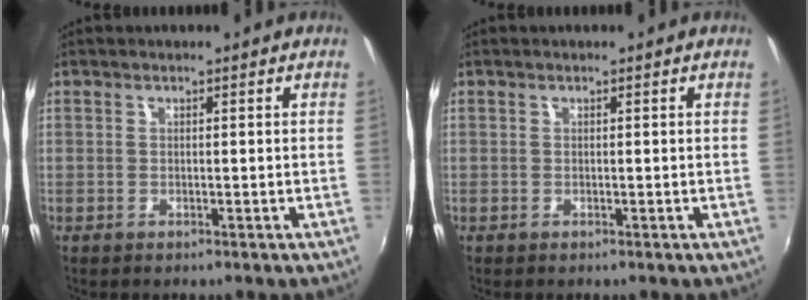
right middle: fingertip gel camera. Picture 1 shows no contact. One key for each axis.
{"total": 0.0}